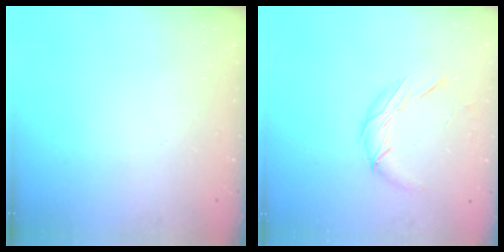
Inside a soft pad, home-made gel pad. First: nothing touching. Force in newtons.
{"total": 7.9, "press": 7.9, "slide": 0.2}